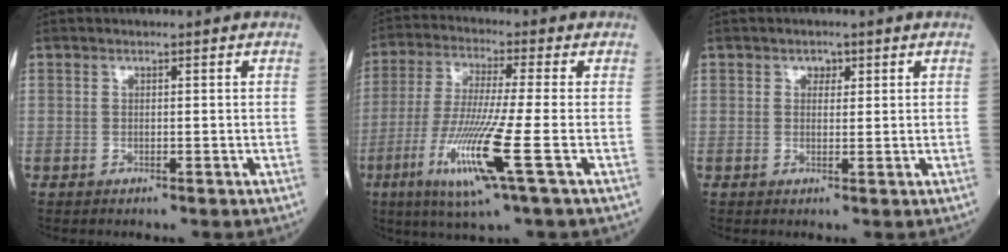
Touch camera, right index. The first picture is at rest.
{"total": 12.8, "force": [-4.5, -0.5, 12.0], "torque": [-0.250, -0.030, -0.090]}
{"total": 1.5, "force": [0.7, 1.1, 0.7], "torque": [-0.005, 0.002, 0.009]}